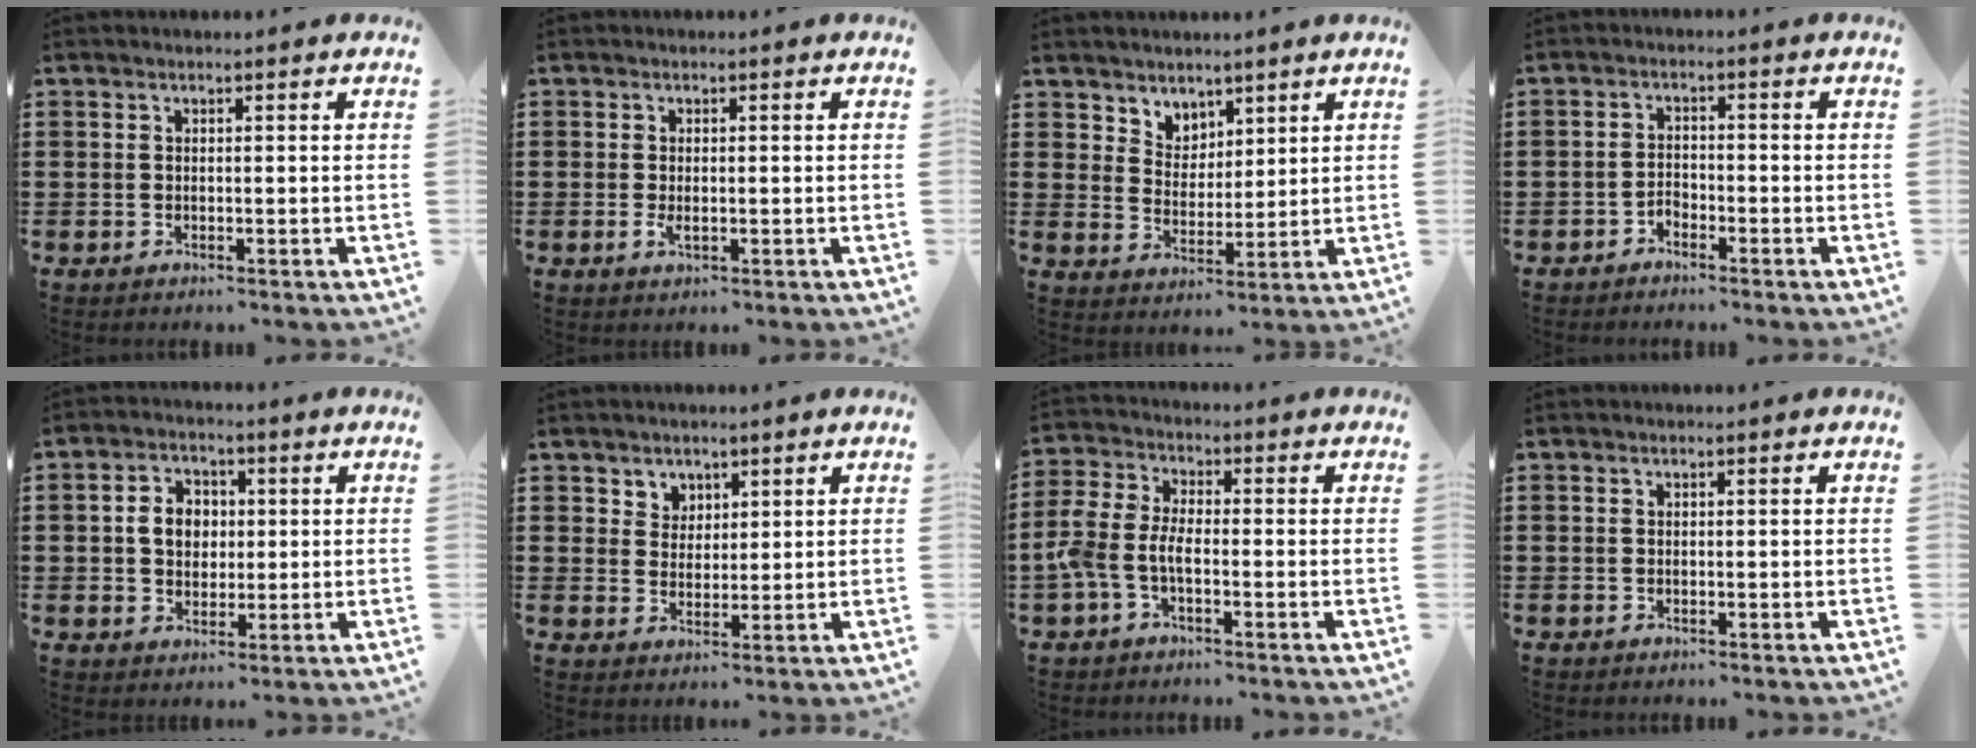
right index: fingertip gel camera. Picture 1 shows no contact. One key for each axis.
{"total": 1.3, "fx": -0.2, "fy": 0.5, "fz": 1.2, "tx": -0.029, "ty": -0.004, "tz": -0.005}
{"total": 4.6, "fx": 3.6, "fy": 2.9, "fz": -0.4, "tx": -0.014, "ty": -0.001, "tz": 0.068}
{"total": 1.7, "fx": -1.6, "fy": 0.7, "fz": 0.3, "tx": -0.012, "ty": 0.002, "tz": -0.034}
{"total": 5.0, "fx": 0.2, "fy": 4.1, "fz": 2.9, "tx": -0.061, "ty": 0.012, "tz": -0.002}
{"total": 3.5, "fx": 2.2, "fy": 2.7, "fz": 0.0, "tx": -0.015, "ty": 0.009, "tz": 0.042}
{"total": 4.8, "fx": -2.1, "fy": 2.1, "fz": 3.8, "tx": -0.109, "ty": -0.006, "tz": -0.050}
{"total": 0.0}